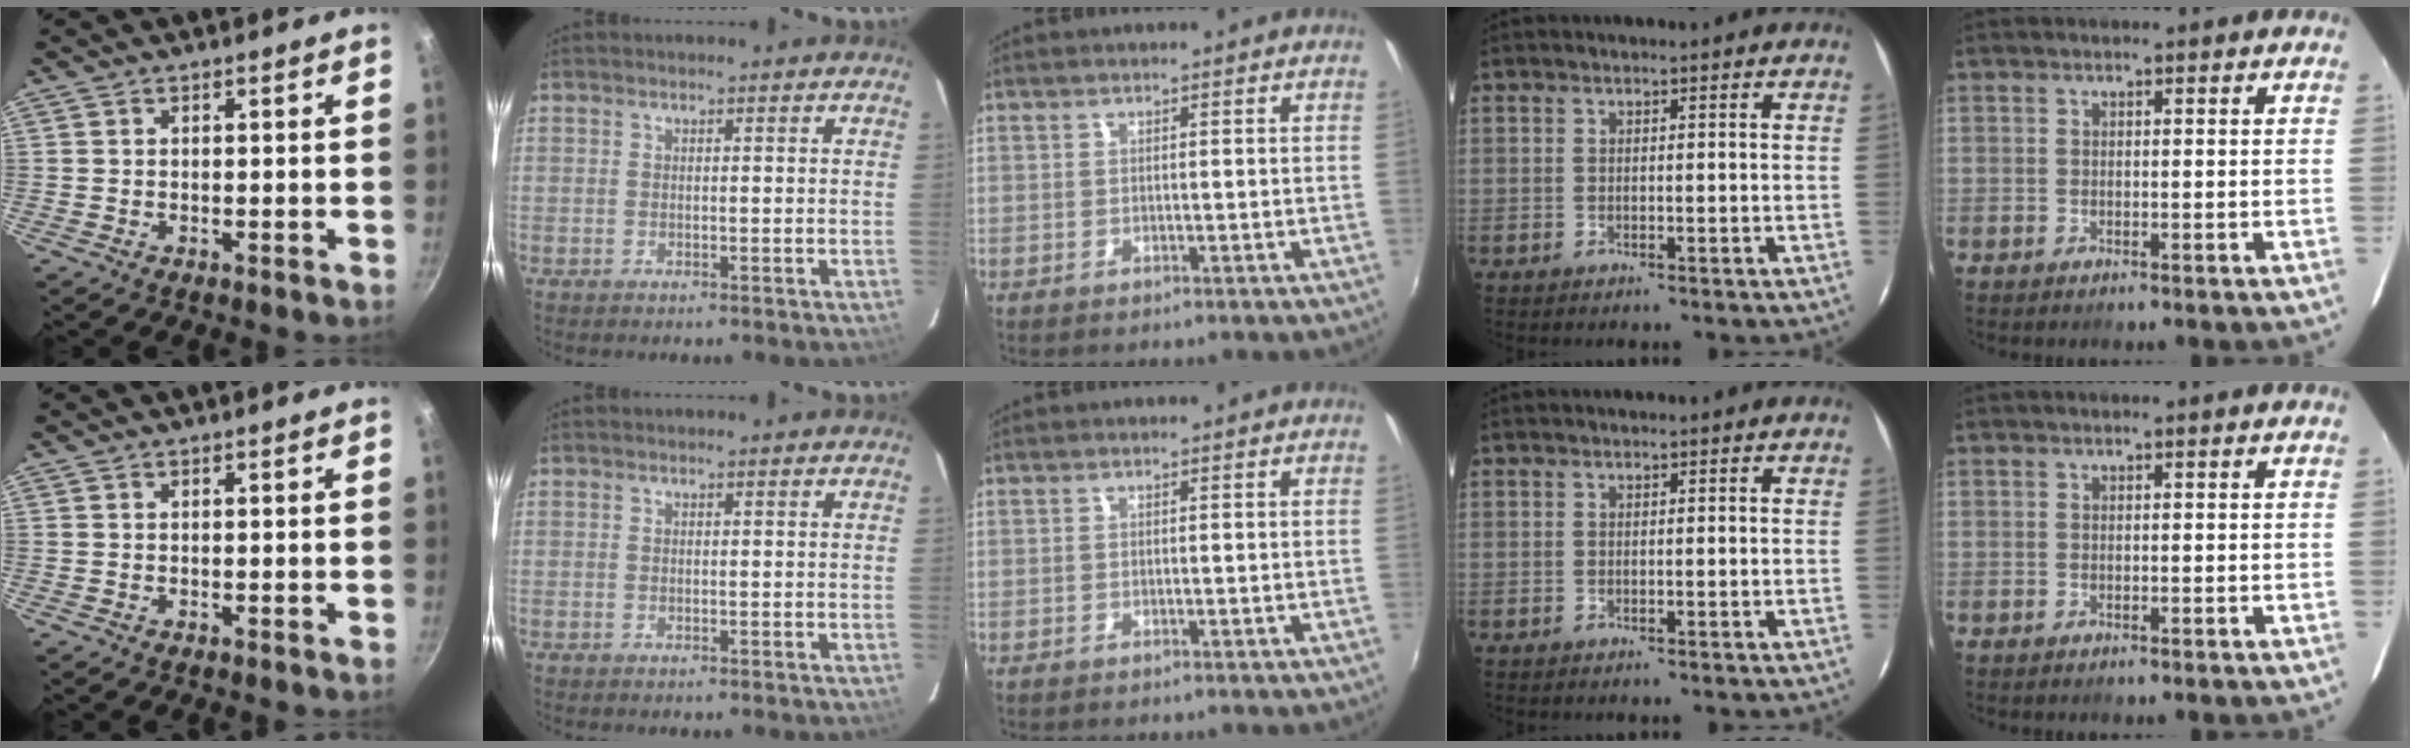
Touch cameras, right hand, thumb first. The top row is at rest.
{}